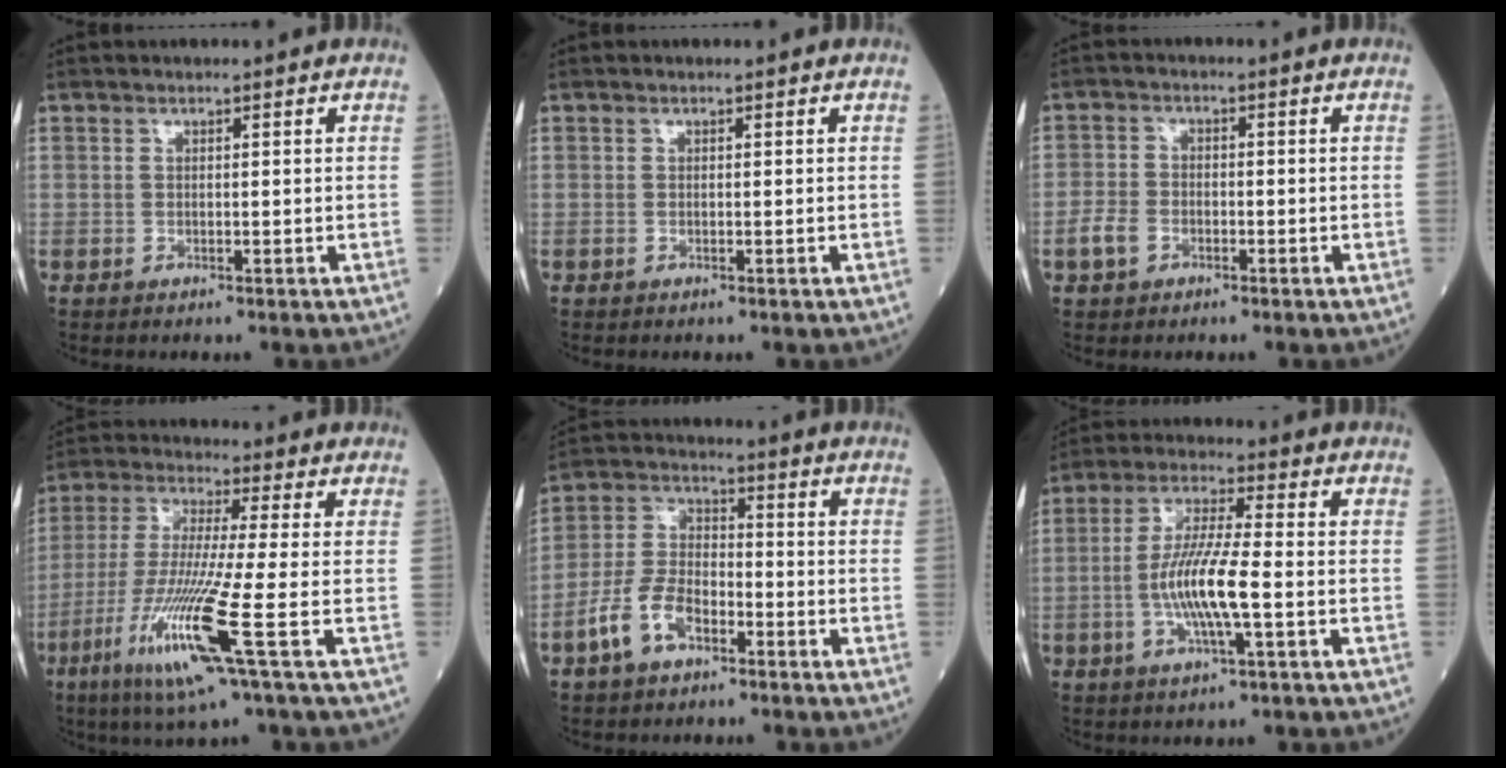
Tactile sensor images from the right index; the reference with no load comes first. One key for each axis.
{"total": 0.0}
{"total": 3.6, "fx": -1.7, "fy": 2.5, "fz": 1.9, "tx": -0.045, "ty": 0.005, "tz": -0.031}
{"total": 13.7, "fx": -5.3, "fy": -1.1, "fz": 12.6, "tx": -0.266, "ty": -0.032, "tz": -0.107}
{"total": 8.4, "fx": -4.5, "fy": 4.2, "fz": 5.7, "tx": -0.132, "ty": 0.013, "tz": -0.091}
{"total": 10.0, "fx": -2.1, "fy": 0.9, "fz": 9.7, "tx": -0.192, "ty": -0.002, "tz": -0.044}